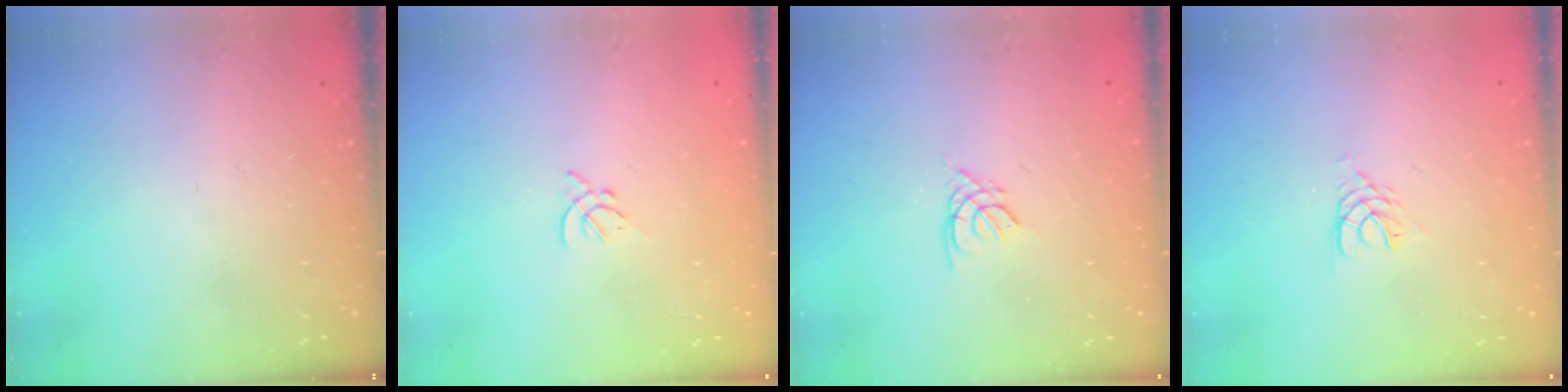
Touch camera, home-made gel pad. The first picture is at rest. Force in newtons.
{"total": 2.0, "press": 1.9, "slide": 0.5}
{"total": 2.6, "press": 2.6, "slide": 0.3}
{"total": 3.0, "press": 2.9, "slide": 0.4}